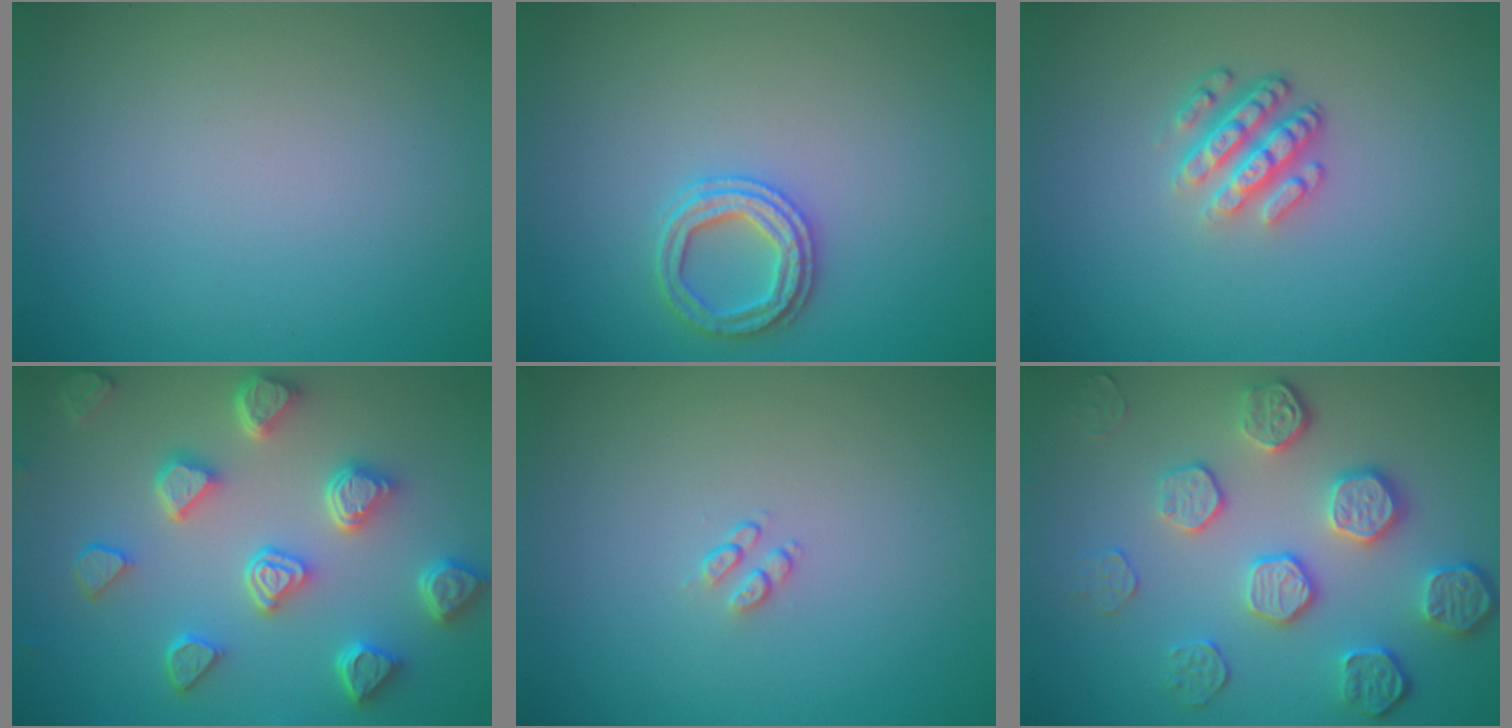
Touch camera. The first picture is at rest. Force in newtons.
{"total": 2.4, "press": 2.4, "slide": 0.1}
{"total": 3.6, "press": 2.6, "slide": 2.5}
{"total": 6.4, "press": 5.2, "slide": 3.8}
{"total": 0.9, "press": 0.6, "slide": 0.7}
{"total": 5.1, "press": 4.1, "slide": 3.0}